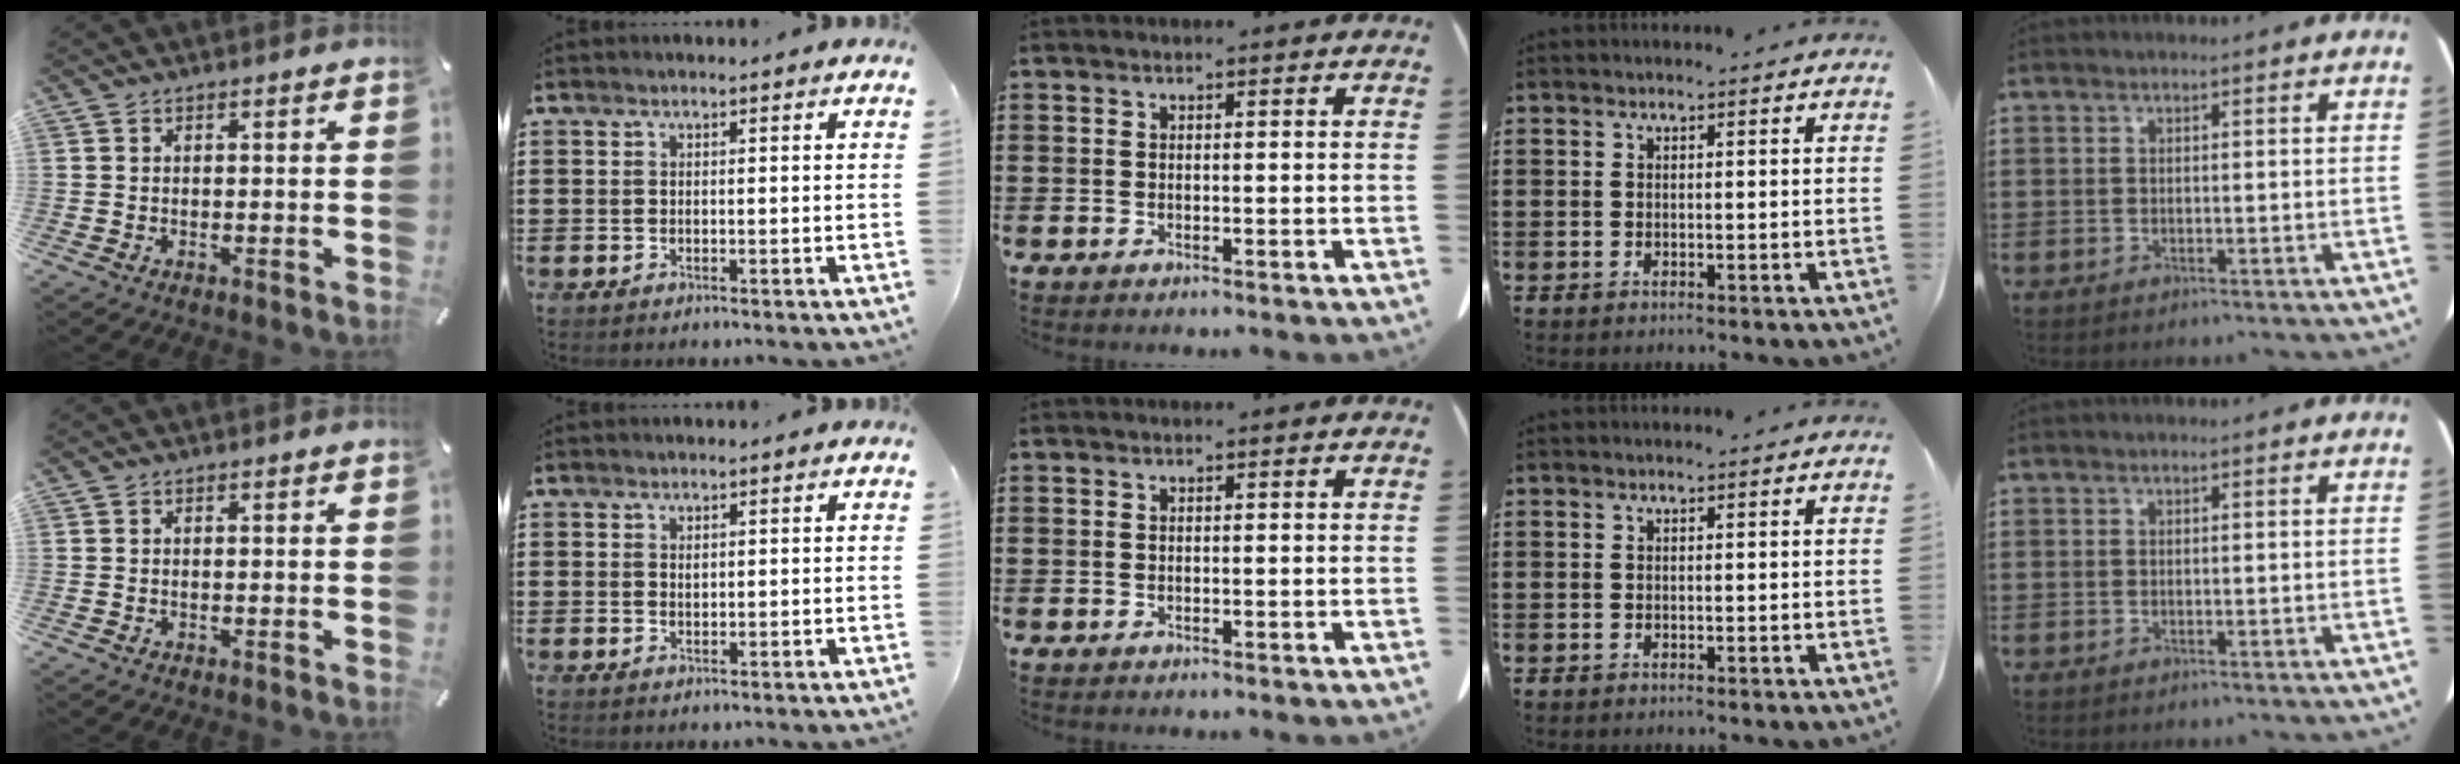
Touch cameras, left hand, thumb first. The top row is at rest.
{"index": {"total": 0.6, "force": [0.4, 0.4, 0.2], "torque": [-0.006, 0.002, 0.007]}}